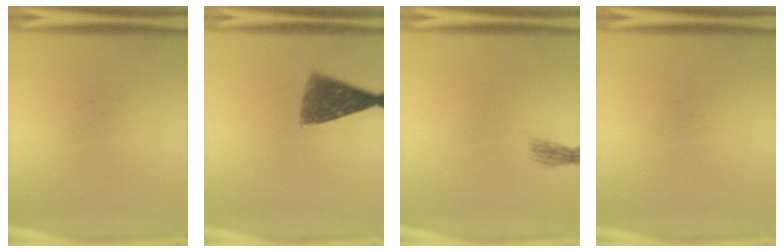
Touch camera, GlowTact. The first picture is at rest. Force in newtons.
{"total": 7.8}
{"total": 1.4}
{"total": 0.0}